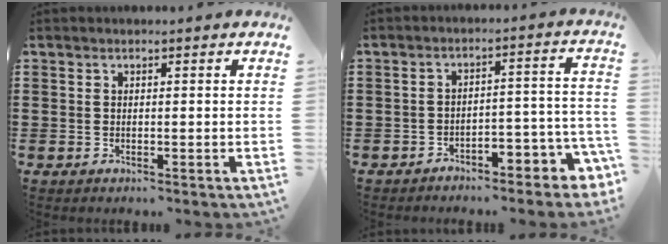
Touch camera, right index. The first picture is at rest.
{"total": 3.6, "force": [-3.2, 0.8, 1.4], "torque": [-0.029, 0.002, -0.068]}